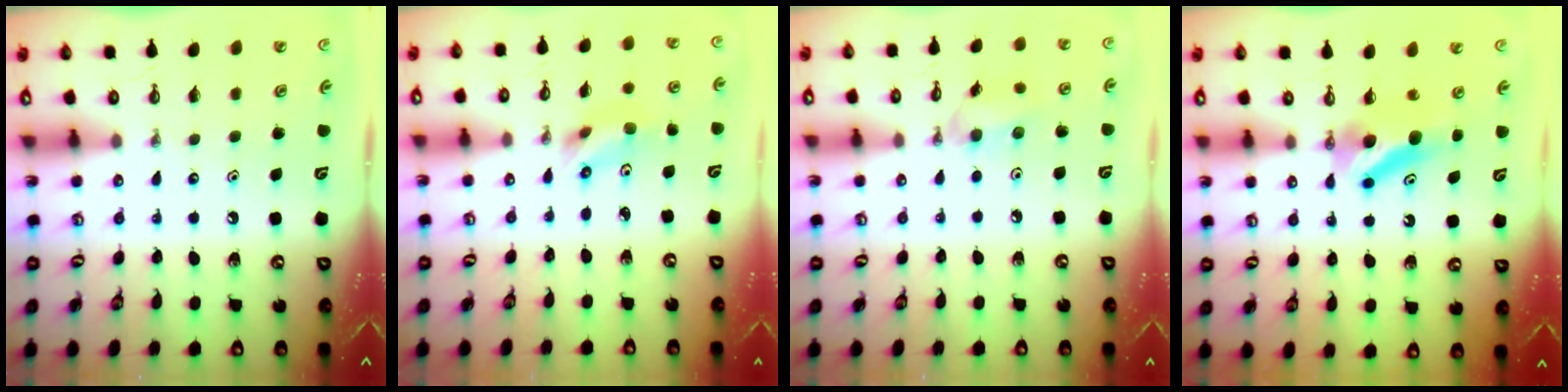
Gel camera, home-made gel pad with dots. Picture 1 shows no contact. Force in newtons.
{"total": 5.2, "press": 3.8, "slide": 3.6}
{"total": 8.5, "press": 8.4, "slide": 0.4}
{"total": 7.6, "press": 7.0, "slide": 2.9}